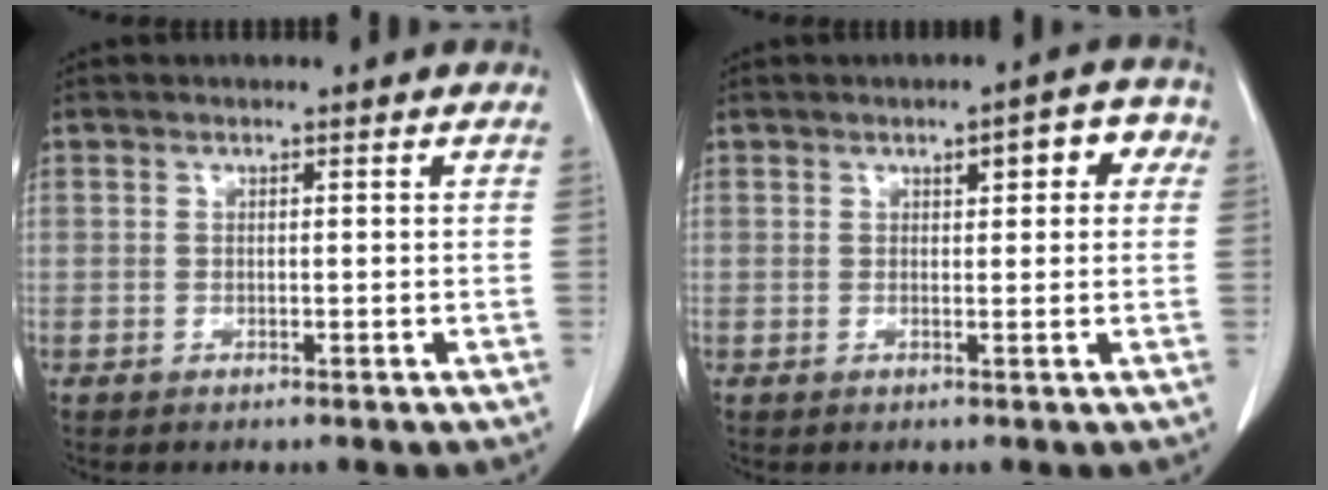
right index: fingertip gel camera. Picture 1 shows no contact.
{"total": 4.7, "force": [1.5, 1.4, 4.2], "torque": [-0.048, 0.021, 0.013]}